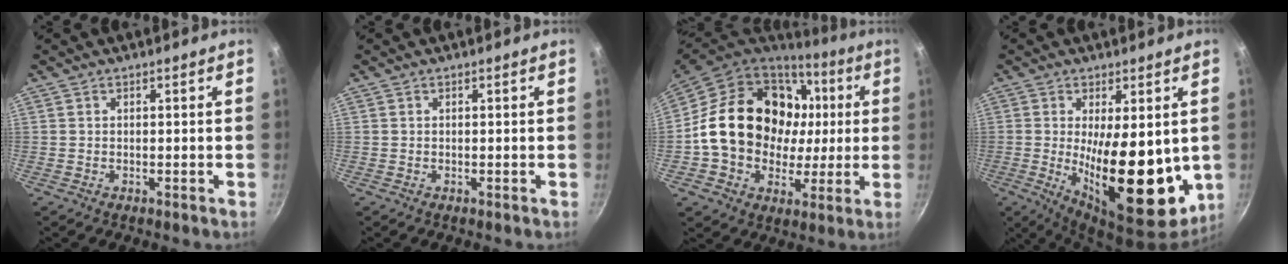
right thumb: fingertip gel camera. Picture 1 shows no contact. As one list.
[{"total": 0.0}, {"total": 24.8, "force": [3.3, 19.5, 14.9], "torque": [-0.229, 0.030, 0.066]}, {"total": 19.0, "force": [-0.9, 7.8, 17.3], "torque": [-0.236, -0.028, -0.002]}]